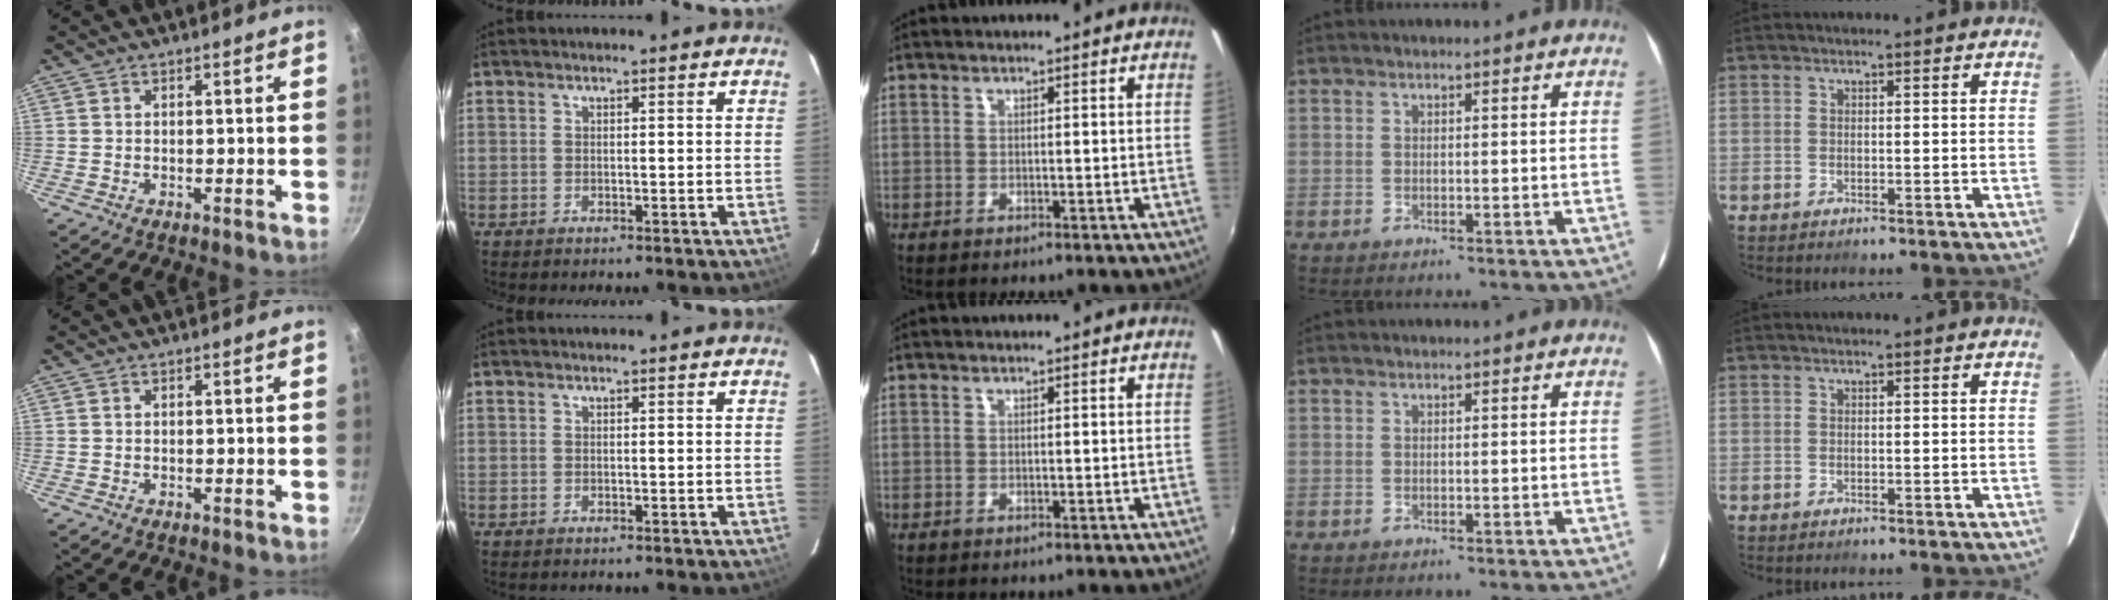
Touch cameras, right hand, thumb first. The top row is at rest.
{}